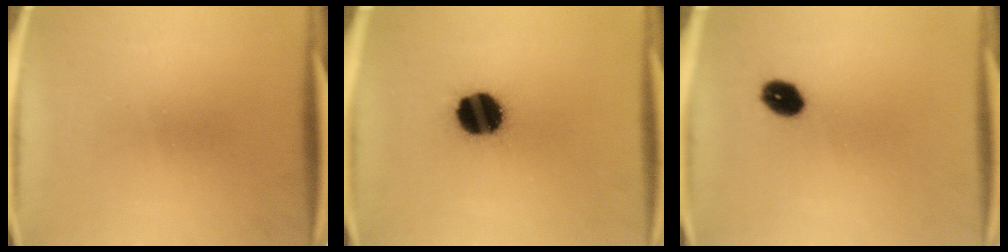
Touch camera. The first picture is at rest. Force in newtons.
{"total": 14.6}
{"total": 5.3}